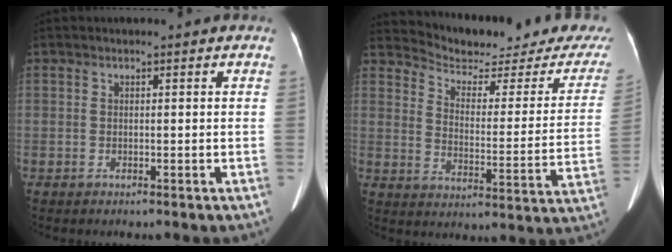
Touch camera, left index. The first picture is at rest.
{"total": 19.7, "force": [18.9, 2.8, 5.0], "torque": [-0.069, -0.075, 0.230]}